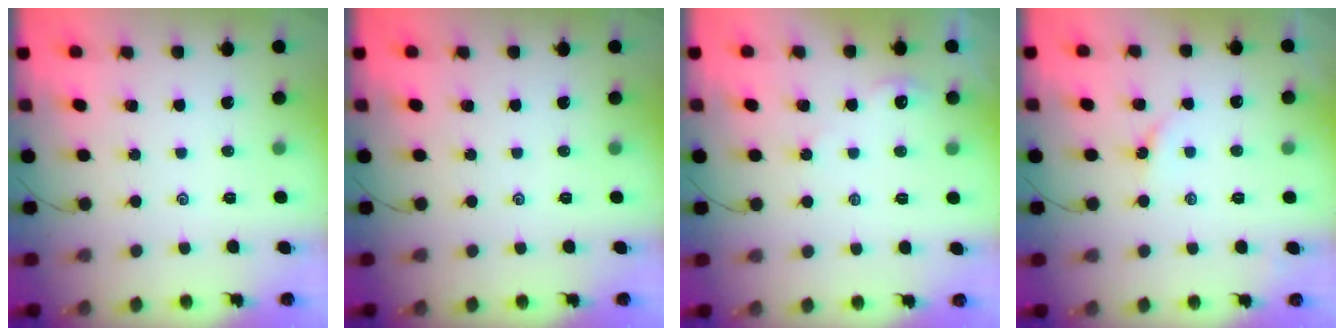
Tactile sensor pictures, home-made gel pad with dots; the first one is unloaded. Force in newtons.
{"total": 0.0}
{"total": 2.6, "press": 2.6, "slide": 0.3}
{"total": 2.0, "press": 1.9, "slide": 0.3}